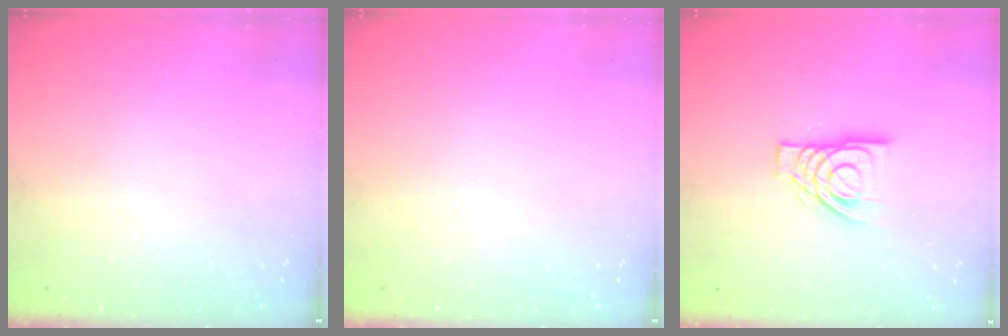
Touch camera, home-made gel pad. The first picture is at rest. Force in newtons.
{"total": 0.0}
{"total": 12.6, "press": 12.6, "slide": 1.6}